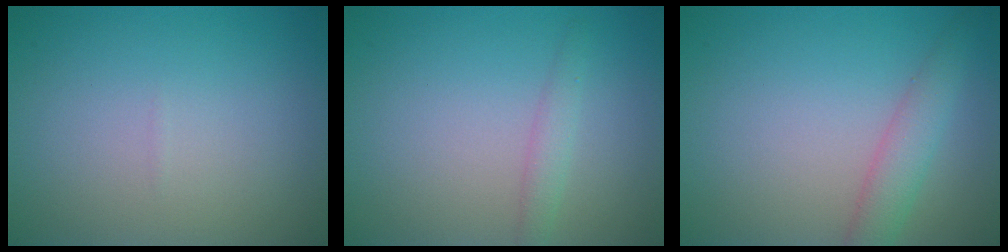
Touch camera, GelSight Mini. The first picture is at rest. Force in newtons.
{"total": 1.4, "press": 1.4, "slide": 0.0}
{"total": 2.2, "press": 2.2, "slide": 0.1}